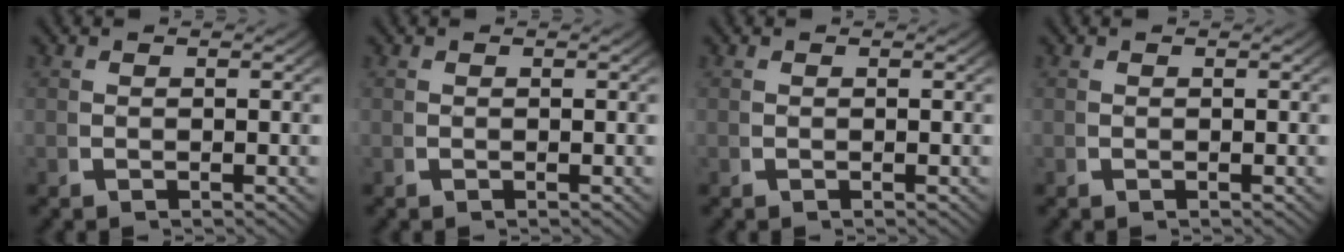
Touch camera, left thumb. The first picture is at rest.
{"total": 0.0}
{"total": 0.0}
{"total": 0.0}